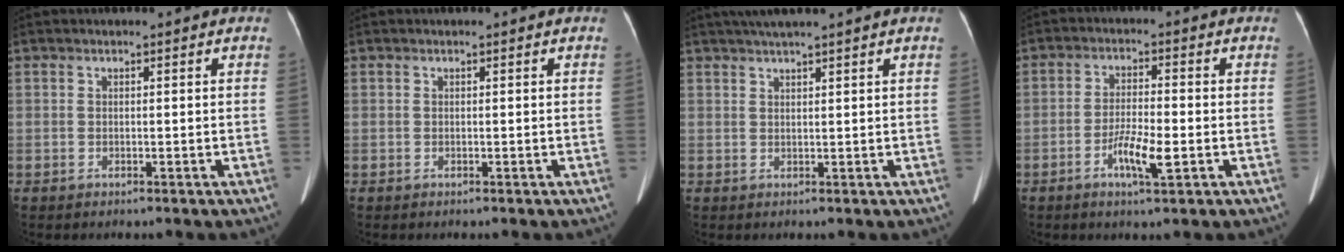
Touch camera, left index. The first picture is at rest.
{"total": 0.0}
{"total": 4.7, "force": [3.8, -0.8, 2.7], "torque": [-0.043, 0.026, 0.067]}
{"total": 5.5, "force": [-2.1, 0.8, 5.0], "torque": [-0.096, -0.004, -0.037]}